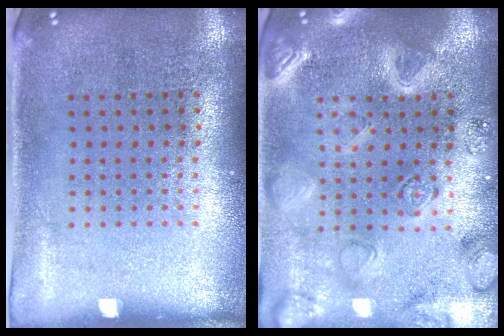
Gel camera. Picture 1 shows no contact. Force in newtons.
{"total": 3.0, "press": 2.9, "slide": 0.8}